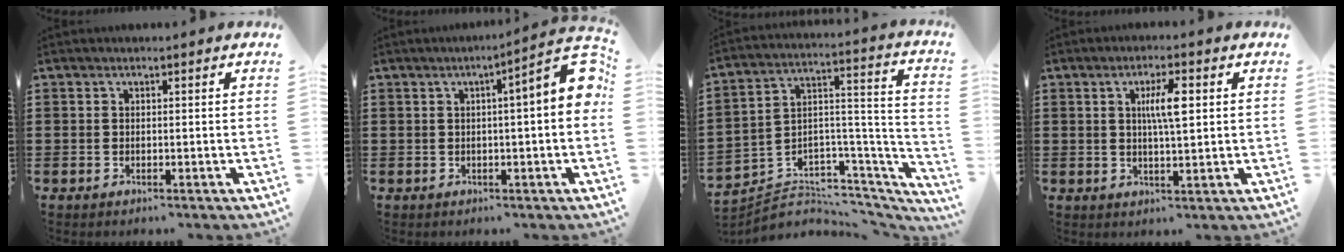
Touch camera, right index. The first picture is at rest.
{"total": 6.5, "force": [0.5, 0.8, 6.5], "torque": [-0.093, -0.013, 0.003]}
{"total": 3.8, "force": [-2.5, 2.9, 0.3], "torque": [-0.016, -0.012, -0.048]}
{"total": 5.4, "force": [1.1, 1.2, 5.1], "torque": [-0.102, 0.009, 0.015]}